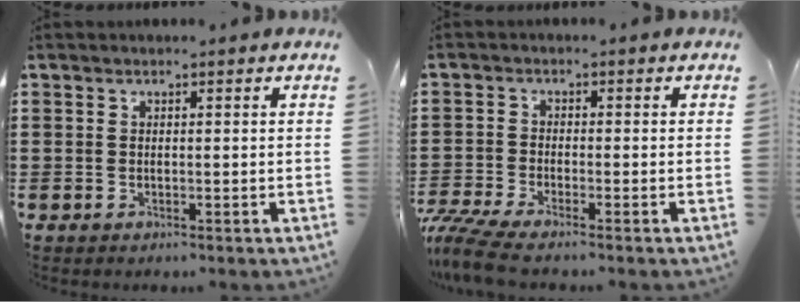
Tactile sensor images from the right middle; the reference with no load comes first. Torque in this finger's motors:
{"motor_torque": [1.44, -0.41, 0.26, 0.16]}